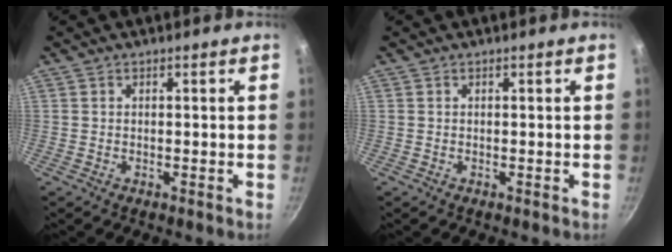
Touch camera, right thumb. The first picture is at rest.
{"total": 0.0}